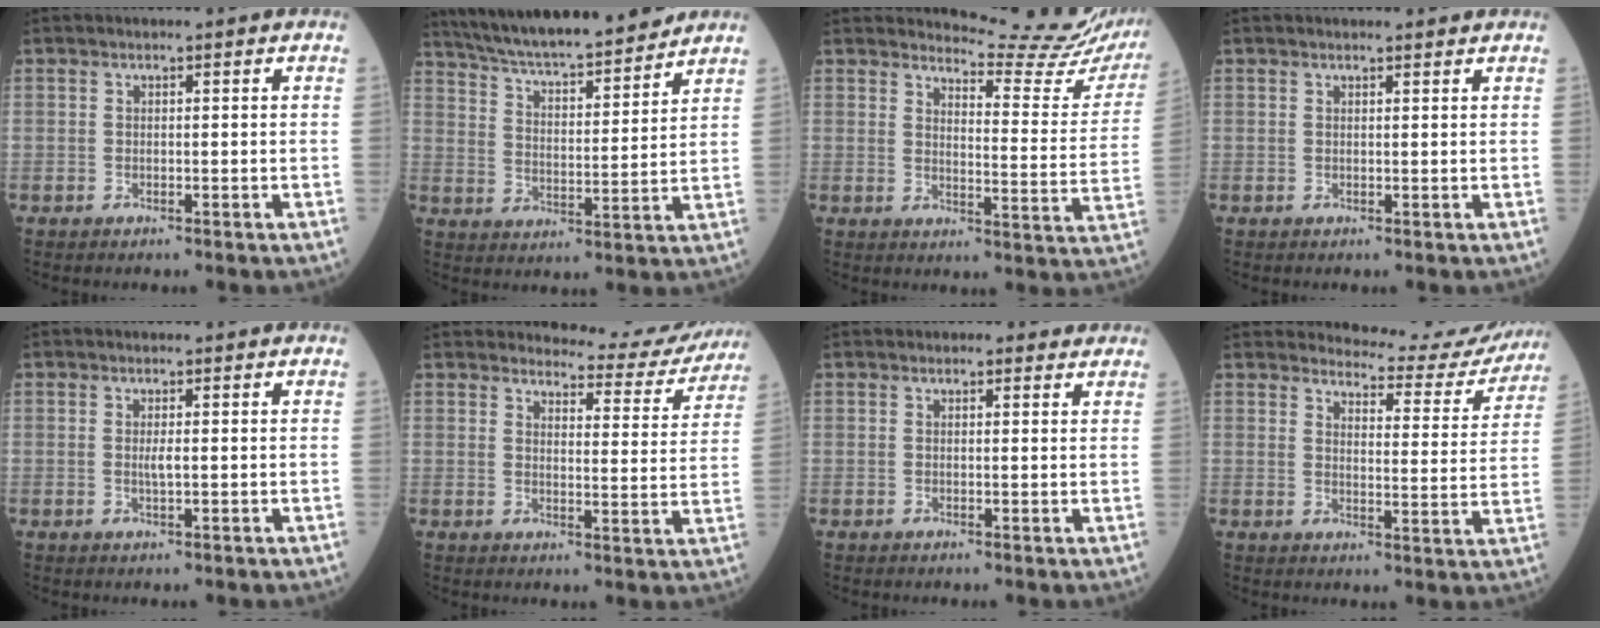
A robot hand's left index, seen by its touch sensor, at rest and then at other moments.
{"total": 18.5, "force": [16.6, 1.9, 8.0], "torque": [-0.136, 0.014, 0.260]}
{"total": 15.0, "force": [14.9, -0.6, 1.8], "torque": [-0.022, -0.116, 0.160]}
{"total": 1.8, "force": [1.7, 0.2, 0.4], "torque": [-0.009, 0.003, 0.019]}
{"total": 1.4, "force": [-0.1, 0.2, 1.3], "torque": [-0.028, -0.002, -0.001]}
{"total": 11.3, "force": [11.1, 1.9, 0.6], "torque": [0.009, -0.043, 0.115]}
{"total": 2.1, "force": [1.7, 1.1, 0.6], "torque": [-0.003, 0.005, 0.014]}
{"total": 13.5, "force": [13.4, 2.0, 0.8], "torque": [0.008, -0.060, 0.139]}